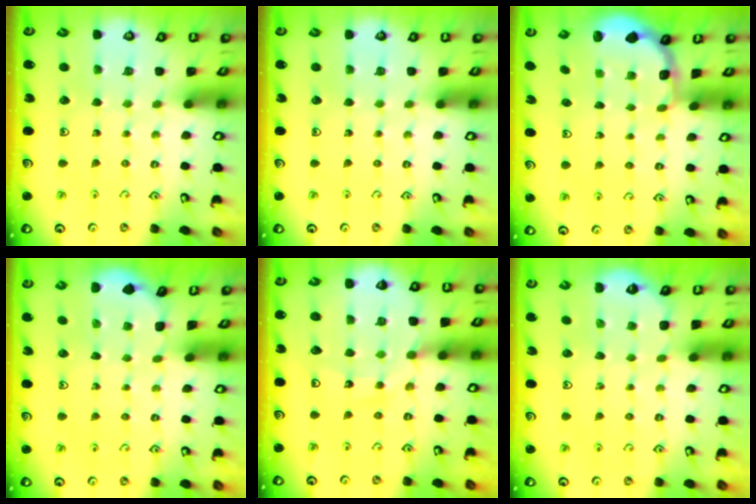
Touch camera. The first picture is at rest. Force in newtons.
{"total": 0.0}
{"total": 1.9, "press": 1.8, "slide": 0.7}
{"total": 1.3, "press": 1.3, "slide": 0.1}
{"total": 12.9, "press": 12.8, "slide": 1.6}
{"total": 1.6, "press": 1.5, "slide": 0.5}